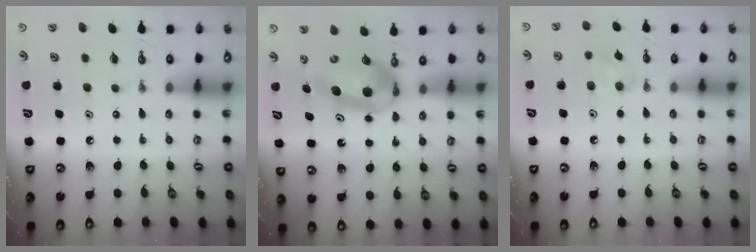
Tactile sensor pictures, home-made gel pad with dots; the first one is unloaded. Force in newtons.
{"total": 8.0, "press": 8.0, "slide": 0.5}
{"total": 7.3, "press": 7.3, "slide": 0.6}